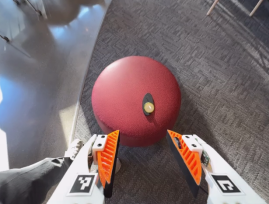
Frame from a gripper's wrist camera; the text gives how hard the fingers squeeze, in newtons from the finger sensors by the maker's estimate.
{"total": 0.0}